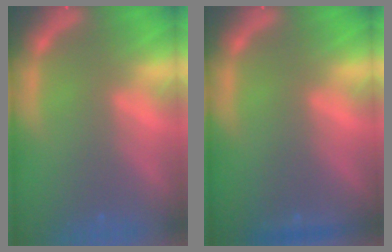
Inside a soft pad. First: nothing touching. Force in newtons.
{"total": 0.9}